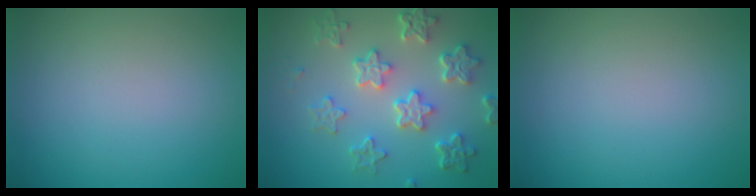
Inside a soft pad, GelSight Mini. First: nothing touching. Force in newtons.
{"total": 5.8, "press": 4.6, "slide": 3.6}
{"total": 0.0}